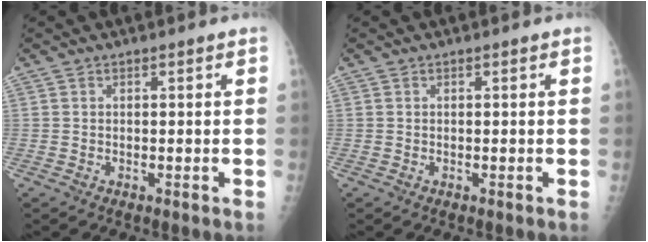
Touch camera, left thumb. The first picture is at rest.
{"total": 0.0}